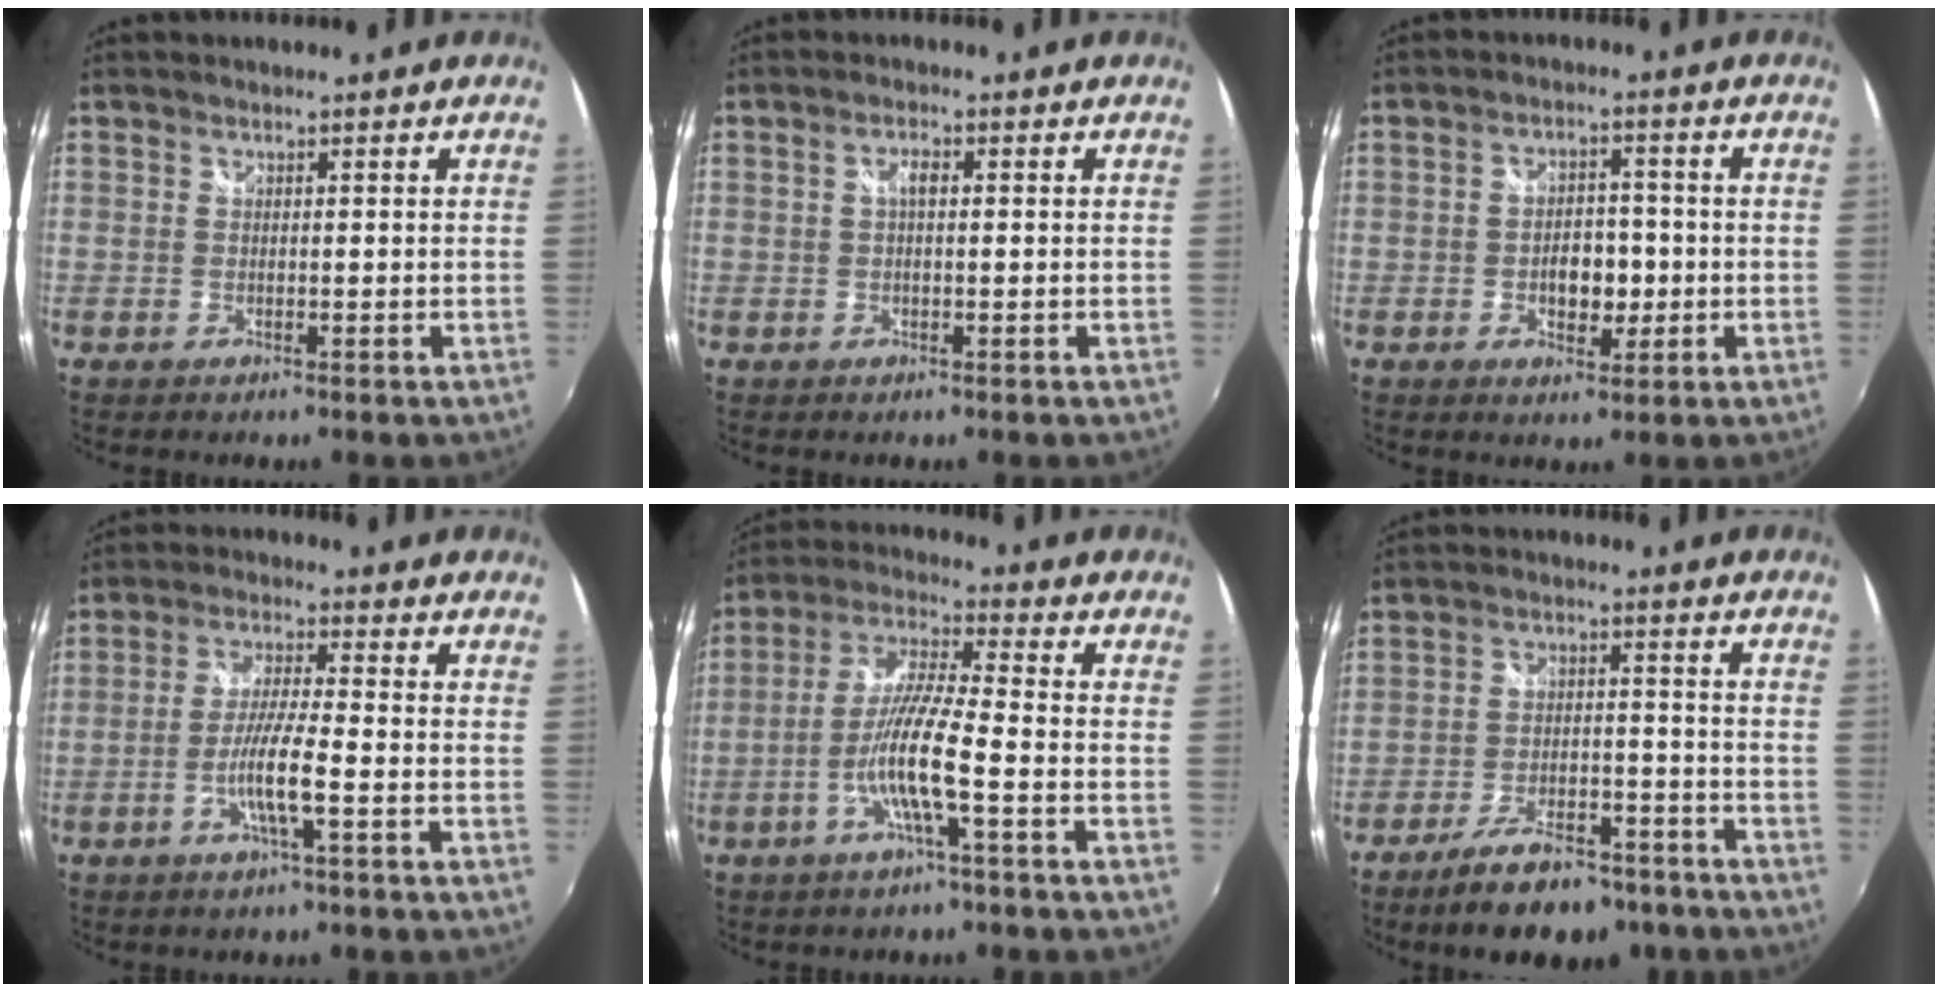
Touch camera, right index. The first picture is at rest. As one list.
[{"total": 1.9, "force": [0.2, 0.8, 1.7], "torque": [-0.032, 0.006, 0.000]}, {"total": 5.7, "force": [-1.3, 3.7, 4.2], "torque": [-0.073, 0.004, -0.016]}, {"total": 6.8, "force": [-2.7, 0.0, 6.2], "torque": [-0.124, -0.003, -0.052]}, {"total": 10.1, "force": [-3.9, 0.2, 9.3], "torque": [-0.195, 0.002, -0.077]}, {"total": 14.0, "force": [-10.8, 5.2, 7.2], "torque": [-0.139, 0.001, -0.159]}]